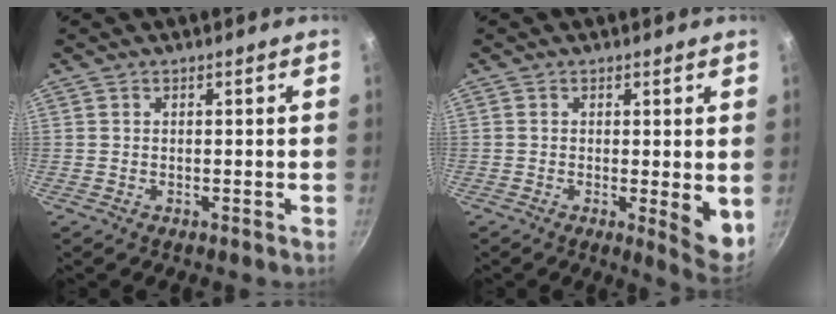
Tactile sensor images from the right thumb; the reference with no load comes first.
{"total": 6.2, "force": [-0.1, 1.8, 5.9], "torque": [-0.072, -0.018, 0.000]}